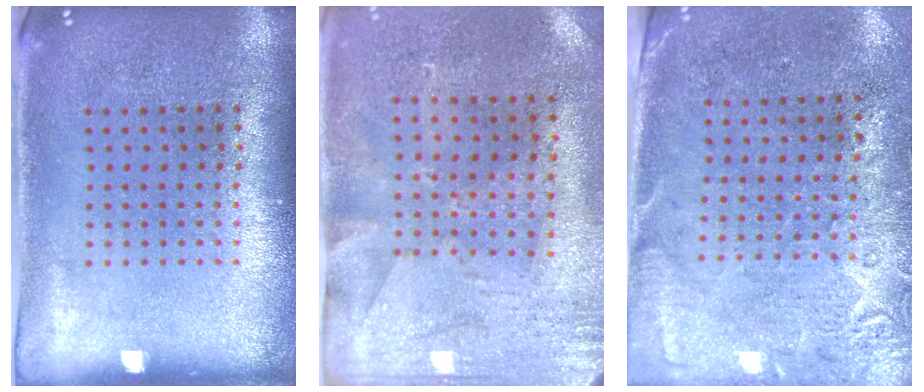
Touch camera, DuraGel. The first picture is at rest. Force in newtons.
{"total": 2.8, "press": 2.3, "slide": 1.6}
{"total": 2.8, "press": 2.4, "slide": 1.5}